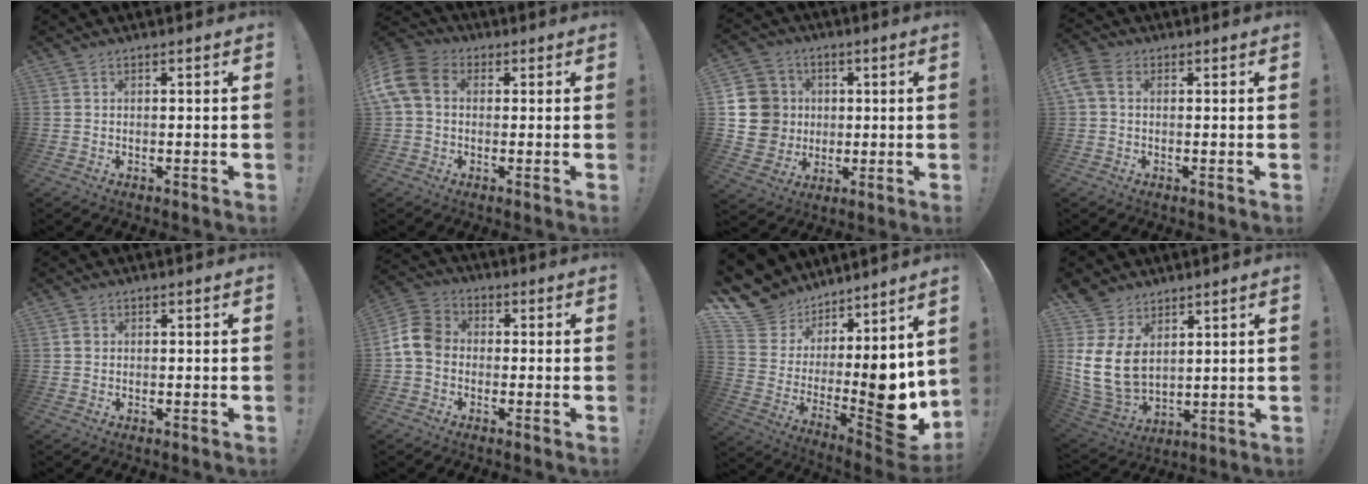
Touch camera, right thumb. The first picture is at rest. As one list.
[{"total": 10.4, "force": [1.4, 7.3, 7.3], "torque": [-0.167, 0.010, 0.030]}, {"total": 14.0, "force": [1.5, 13.2, 4.7], "torque": [-0.066, 0.002, 0.042]}, {"total": 4.8, "force": [1.2, 3.0, 3.5], "torque": [-0.084, -0.001, 0.026]}, {"total": 0.9, "force": [-0.1, 0.9, 0.3], "torque": [-0.003, 0.002, -0.003]}, {"total": 9.9, "force": [-1.2, 7.6, 6.2], "torque": [-0.127, 0.025, -0.016]}, {"total": 12.0, "force": [2.6, 8.4, 8.2], "torque": [-0.098, -0.062, 0.063]}, {"total": 14.6, "force": [3.9, 10.5, 9.4], "torque": [-0.205, -0.035, 0.077]}]